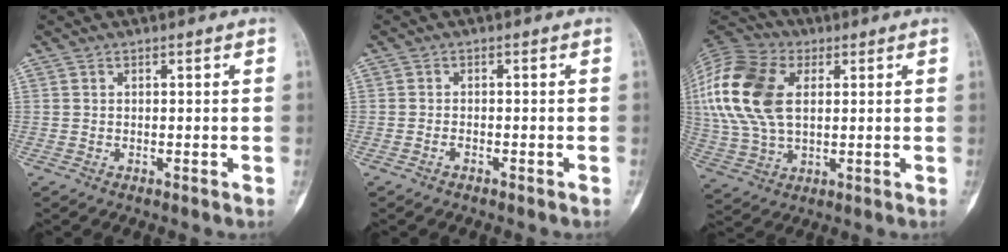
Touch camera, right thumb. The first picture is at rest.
{"total": 0.9, "force": [-0.7, 0.4, 0.4], "torque": [-0.012, 0.005, -0.011]}
{"total": 20.5, "force": [4.0, 13.0, 15.3], "torque": [-0.346, 0.005, 0.071]}